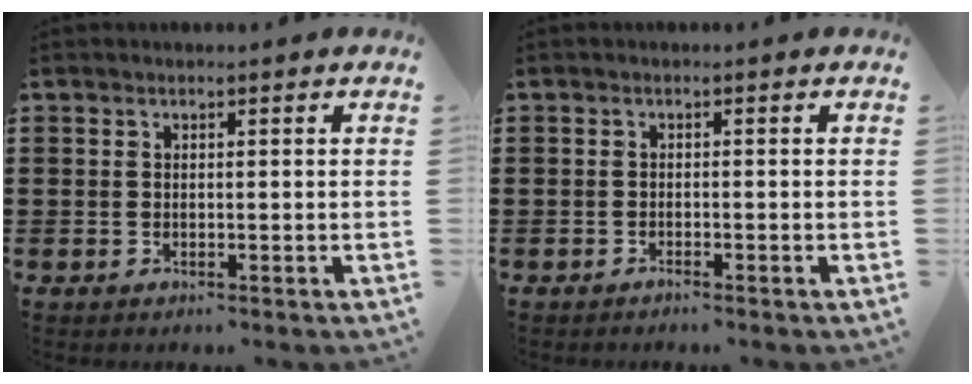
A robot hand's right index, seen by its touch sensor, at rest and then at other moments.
{"total": 0.8, "force": [-0.8, -0.1, 0.1], "torque": [-0.005, -0.002, -0.016]}